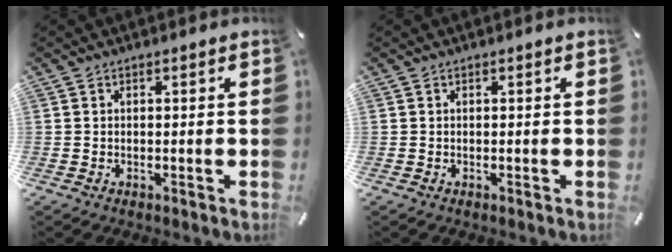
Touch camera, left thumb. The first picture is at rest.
{"total": 0.0}